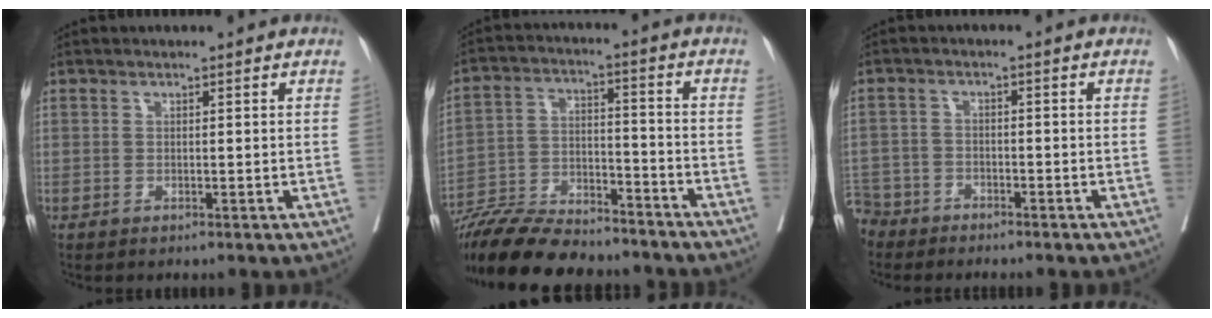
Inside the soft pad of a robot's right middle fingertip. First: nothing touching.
{"total": 19.7, "force": [-17.5, 3.8, 8.0], "torque": [-0.165, -0.018, -0.289]}
{"total": 6.0, "force": [-5.2, 2.9, -0.3], "torque": [0.006, -0.004, -0.103]}